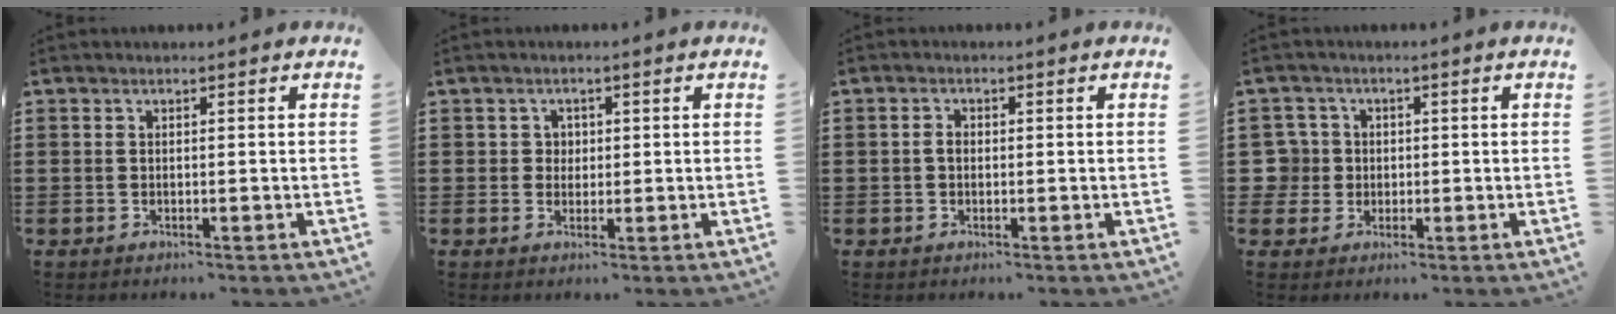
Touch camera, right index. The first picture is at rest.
{"total": 1.8, "force": [0.3, 1.7, 0.6], "torque": [-0.018, 0.010, 0.004]}
{"total": 1.5, "force": [-0.2, 1.0, 1.1], "torque": [-0.023, 0.004, -0.004]}
{"total": 4.5, "force": [-0.1, 4.4, 0.9], "torque": [-0.050, 0.009, -0.007]}